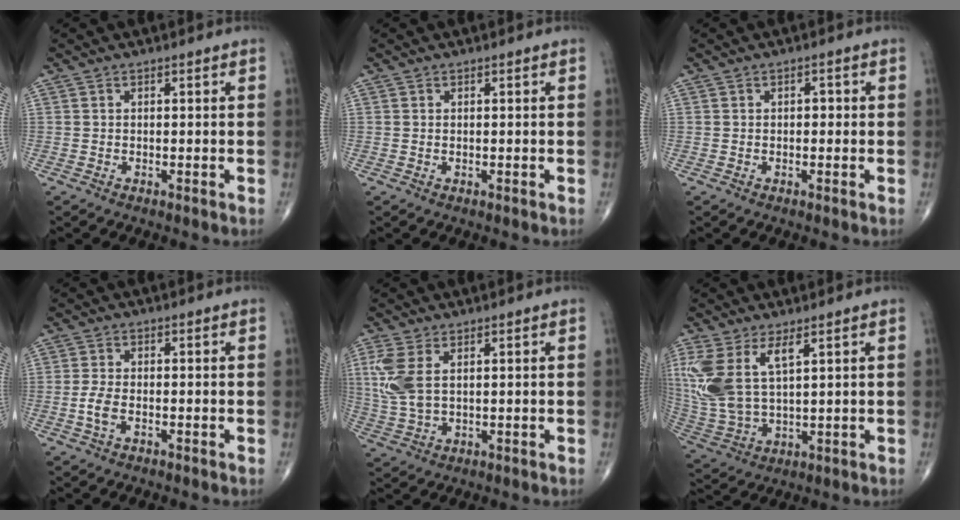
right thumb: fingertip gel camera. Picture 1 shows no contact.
{"total": 0.0}
{"total": 1.1, "force": [0.0, 0.8, 0.8], "torque": [-0.005, 0.005, -0.004]}
{"total": 2.9, "force": [-0.9, 1.5, 2.3], "torque": [-0.054, 0.006, -0.021]}
{"total": 7.3, "force": [2.1, 3.8, 5.9], "torque": [-0.154, -0.001, 0.051]}
{"total": 13.2, "force": [5.0, 5.8, 10.8], "torque": [-0.250, -0.016, 0.116]}